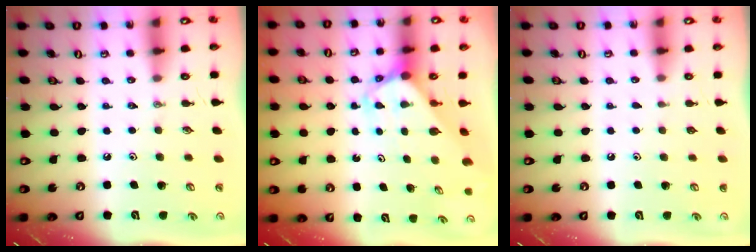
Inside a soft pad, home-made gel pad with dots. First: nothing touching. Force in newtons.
{"total": 2.4, "press": 2.4, "slide": 0.2}
{"total": 0.8, "press": 0.8, "slide": 0.1}